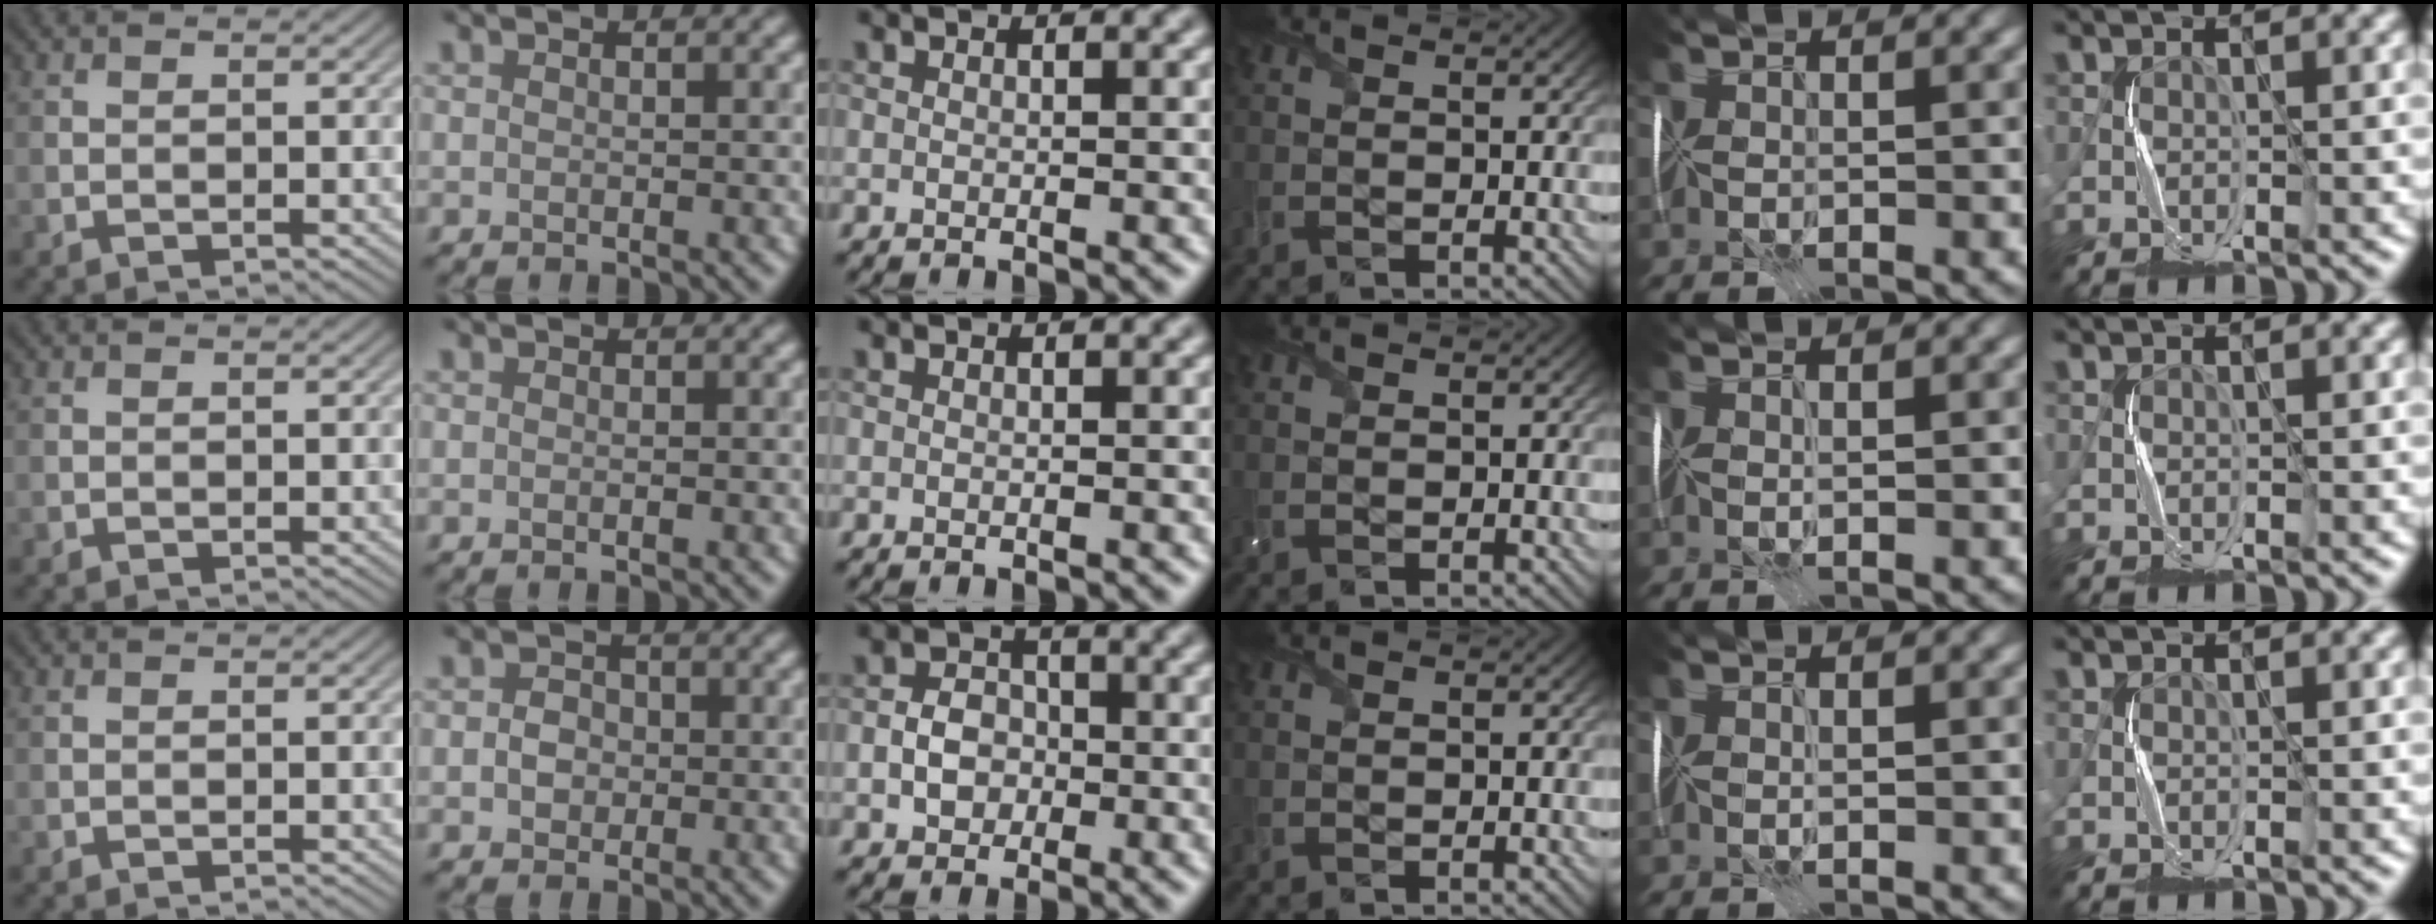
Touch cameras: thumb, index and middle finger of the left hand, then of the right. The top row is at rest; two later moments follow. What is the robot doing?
{"motion": "fold", "object": "plastic wrap"}